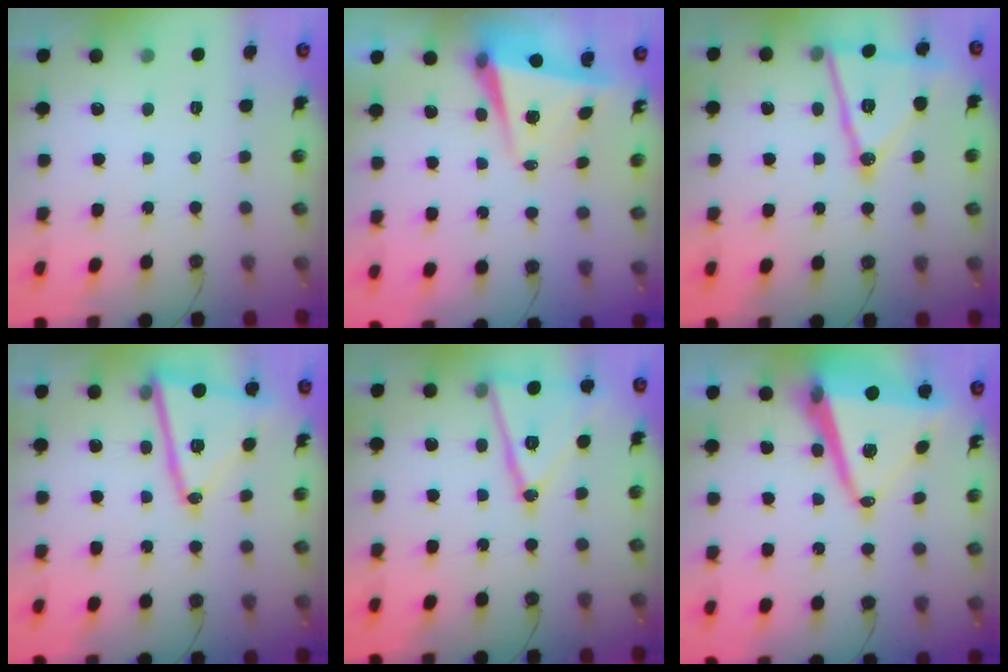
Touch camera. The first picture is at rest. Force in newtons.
{"total": 5.6, "press": 5.6, "slide": 0.8}
{"total": 17.3, "press": 16.9, "slide": 3.6}
{"total": 17.3, "press": 17.2, "slide": 1.5}
{"total": 16.5, "press": 16.2, "slide": 3.3}
{"total": 15.7, "press": 15.1, "slide": 4.1}